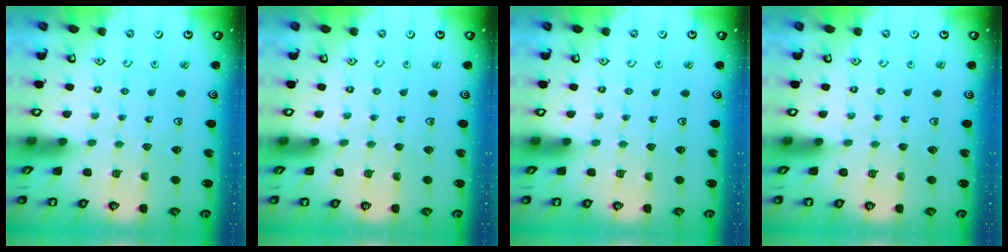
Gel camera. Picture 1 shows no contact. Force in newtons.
{"total": 0.0}
{"total": 0.0}
{"total": 0.0}